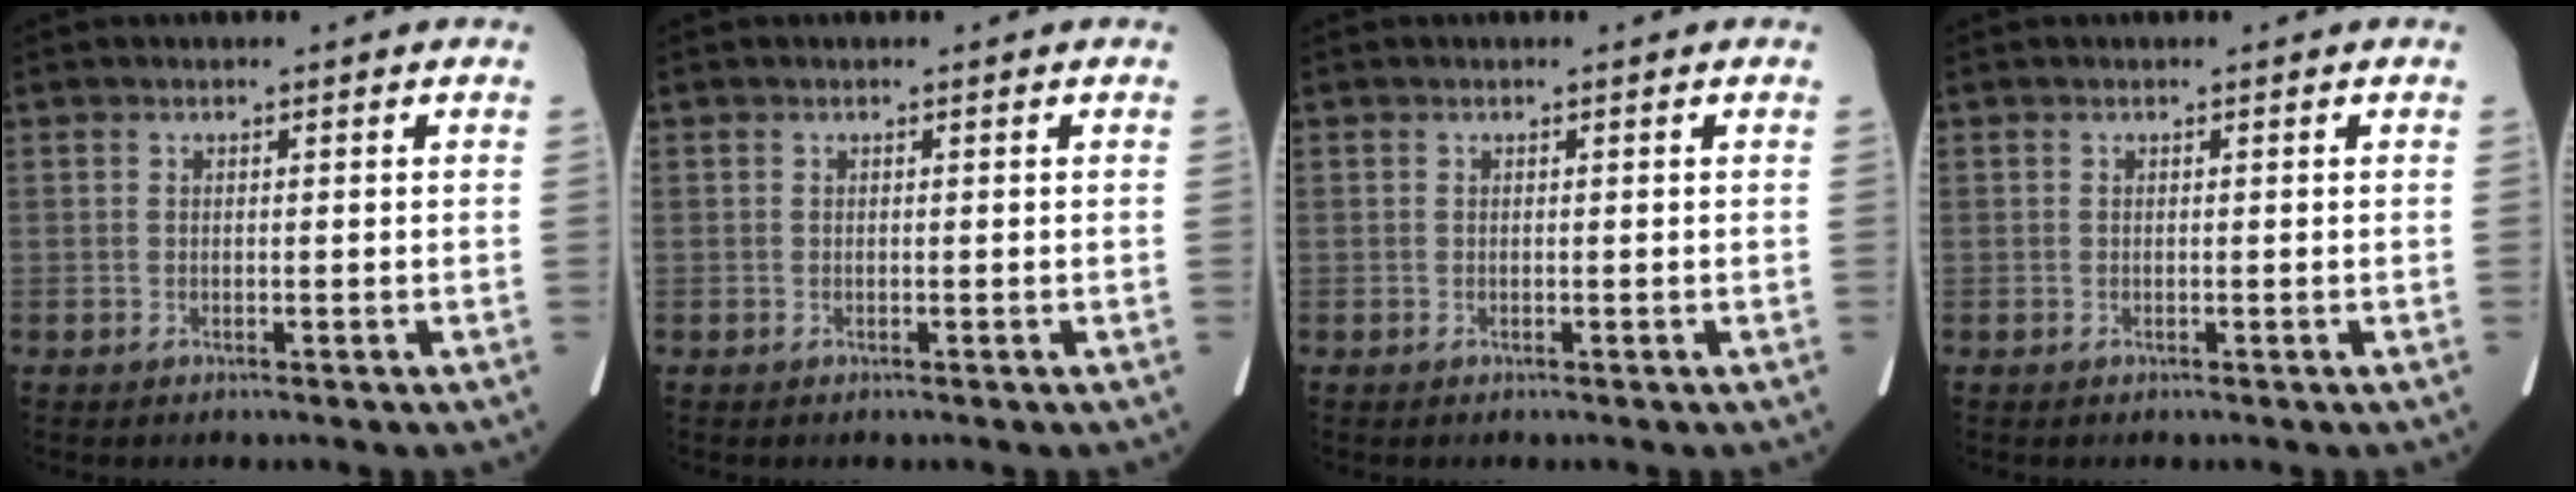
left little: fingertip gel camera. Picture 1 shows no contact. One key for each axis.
{"total": 0.0}
{"total": 0.0}
{"total": 0.0}